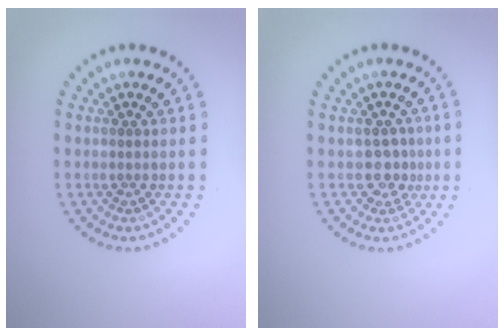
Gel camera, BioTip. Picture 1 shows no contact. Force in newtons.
{"total": 2.2, "press": 1.6, "slide": 1.5}